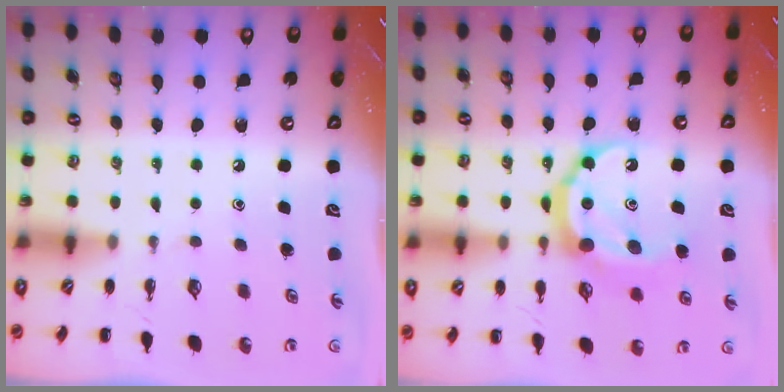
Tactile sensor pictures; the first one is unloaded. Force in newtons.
{"total": 12.8, "press": 12.7, "slide": 0.8}